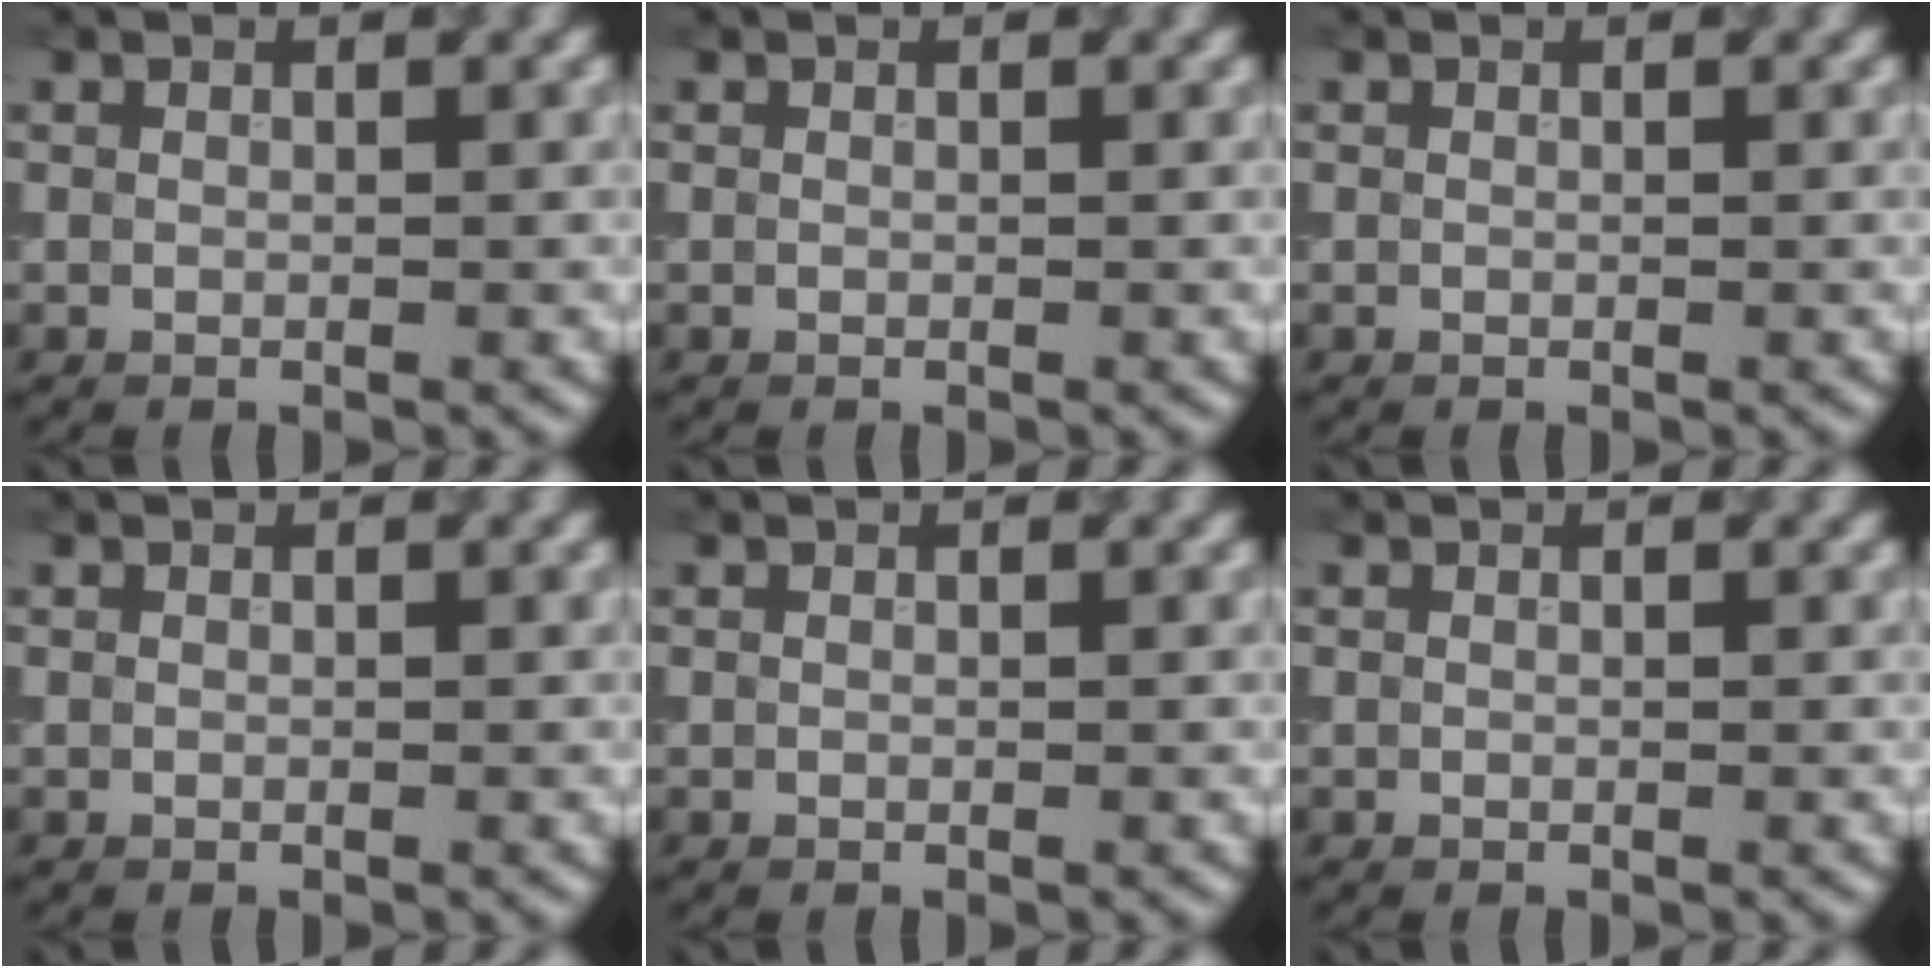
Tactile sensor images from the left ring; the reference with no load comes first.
{"total": 0.0}
{"total": 0.0}
{"total": 0.0}
{"total": 0.0}
{"total": 0.0}